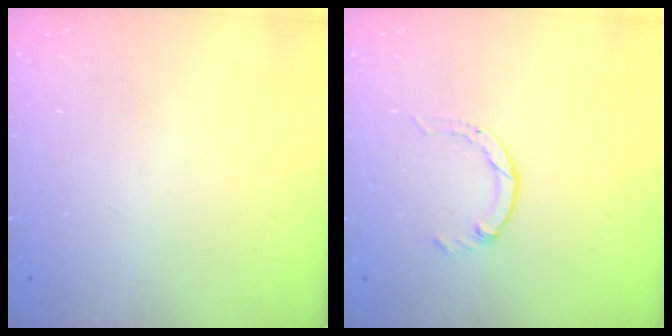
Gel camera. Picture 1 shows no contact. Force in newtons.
{"total": 0.5, "press": 0.5, "slide": 0.1}